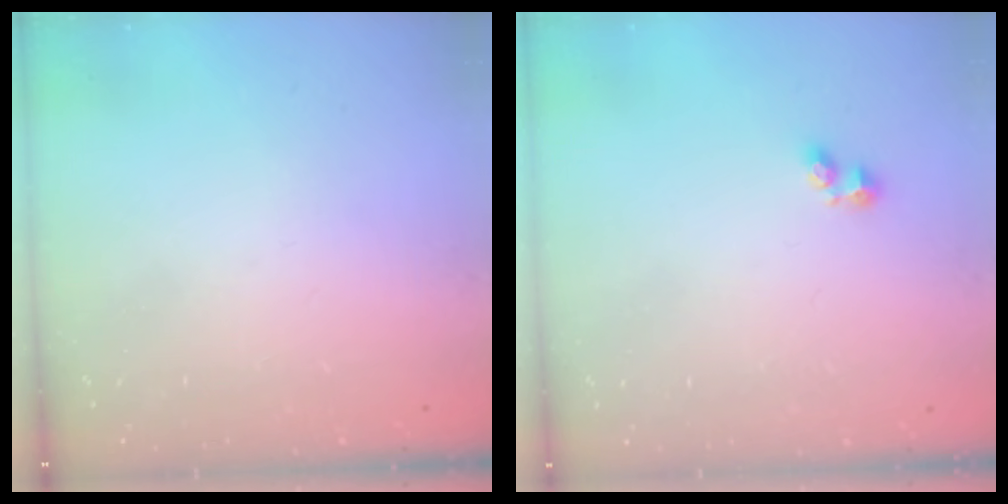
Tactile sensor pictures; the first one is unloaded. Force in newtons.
{"total": 1.9, "press": 1.8, "slide": 0.5}